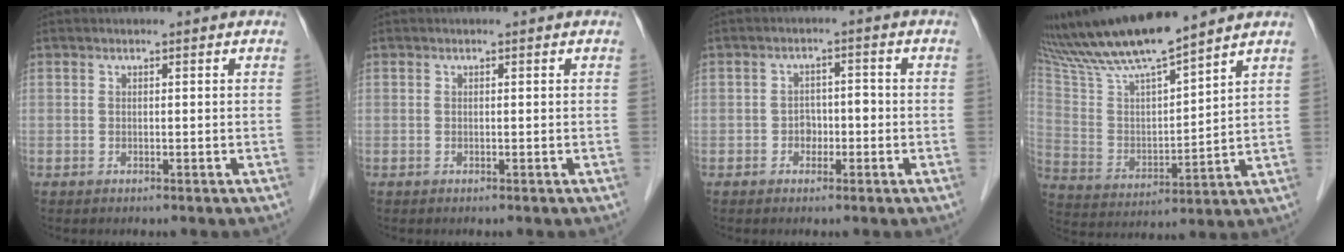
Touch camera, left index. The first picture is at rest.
{"total": 0.0}
{"total": 2.6, "force": [-0.9, 1.9, 1.4], "torque": [-0.019, 0.012, -0.015]}
{"total": 16.8, "force": [14.8, 0.3, 7.9], "torque": [-0.154, 0.008, 0.279]}